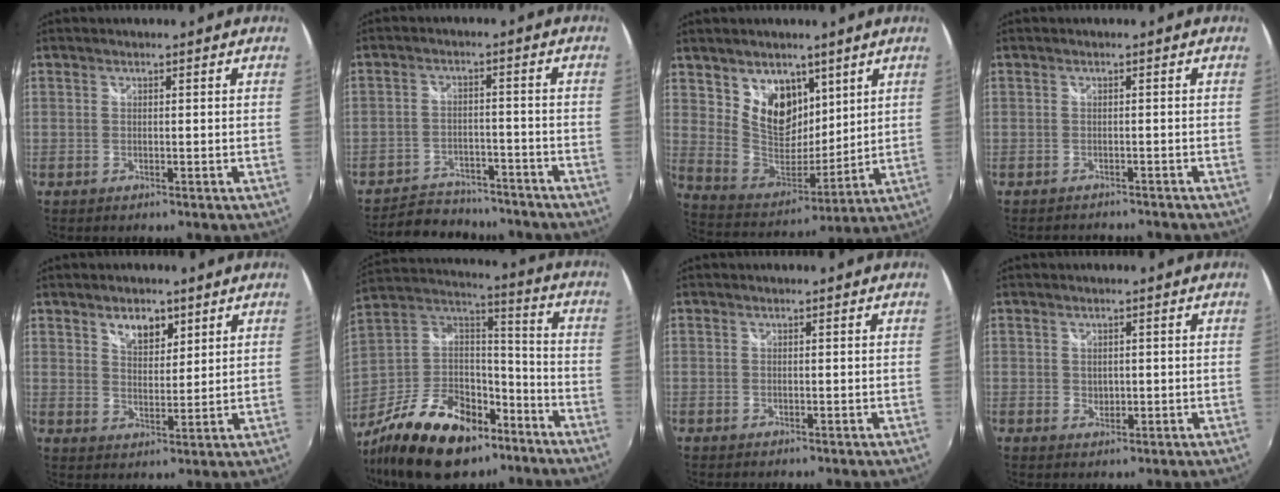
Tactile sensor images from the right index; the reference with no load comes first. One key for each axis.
{"total": 14.0, "fx": -12.2, "fy": 5.3, "fz": 4.5, "tx": -0.113, "ty": 0.010, "tz": -0.168}
{"total": 12.5, "fx": 7.1, "fy": 8.6, "fz": 5.6, "tx": -0.102, "ty": -0.007, "tz": 0.145}
{"total": 4.6, "fx": -4.2, "fy": 1.1, "fz": 1.4, "tx": -0.034, "ty": -0.016, "tz": -0.061}
{"total": 5.5, "fx": 3.4, "fy": 2.9, "fz": 3.1, "tx": -0.044, "ty": 0.005, "tz": 0.060}
{"total": 26.3, "fx": -16.1, "fy": 13.9, "fz": 15.5, "tx": -0.317, "ty": 0.008, "tz": -0.259}
{"total": 0.0}
{"total": 1.6, "fx": 0.3, "fy": 1.5, "fz": 0.7, "tx": -0.008, "ty": 0.000, "tz": 0.006}